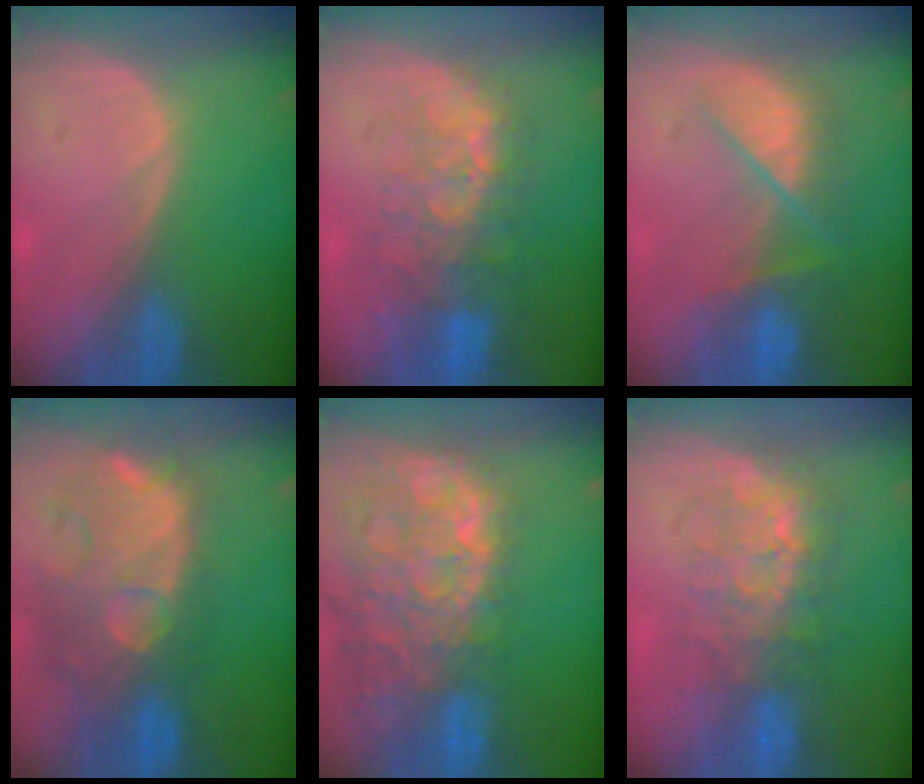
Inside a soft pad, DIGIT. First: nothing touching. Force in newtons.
{"total": 10.0, "press": 8.4, "slide": 5.3}
{"total": 7.6, "press": 7.1, "slide": 2.6}
{"total": 12.2, "press": 11.0, "slide": 5.2}
{"total": 15.0, "press": 12.1, "slide": 8.8}
{"total": 7.8, "press": 7.6, "slide": 1.5}